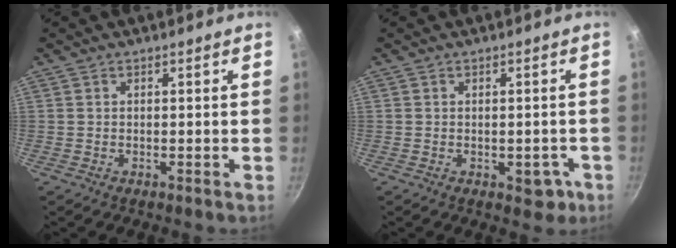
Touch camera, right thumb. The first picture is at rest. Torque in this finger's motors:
{"motor_torque": [0.61, 0.40, 0.32, -0.13, 0.09]}